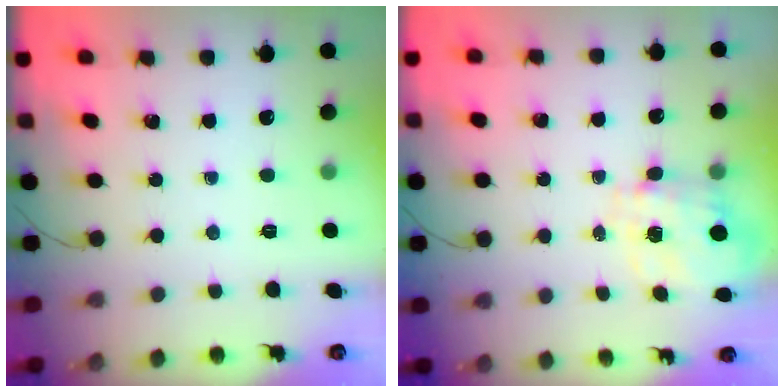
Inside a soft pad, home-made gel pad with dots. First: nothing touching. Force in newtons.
{"total": 3.4, "press": 3.2, "slide": 1.0}